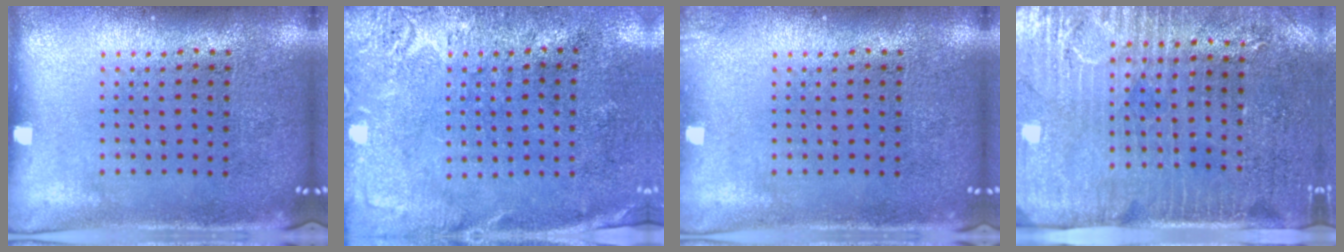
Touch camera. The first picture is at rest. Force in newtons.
{"total": 2.7, "press": 2.3, "slide": 1.5}
{"total": 0.7, "press": 0.7, "slide": 0.1}
{"total": 3.2, "press": 2.8, "slide": 1.6}